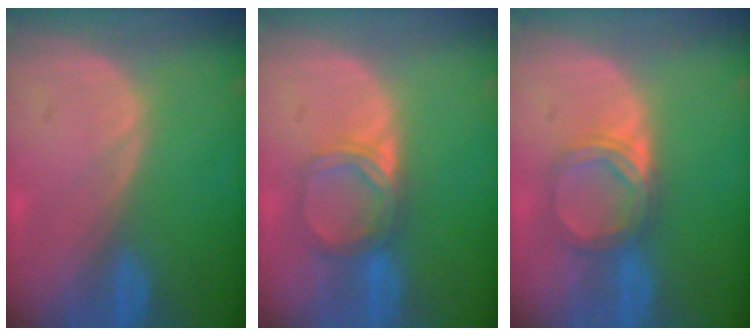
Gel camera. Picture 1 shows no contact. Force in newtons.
{"total": 4.9, "press": 4.6, "slide": 1.8}
{"total": 5.3, "press": 4.8, "slide": 2.3}